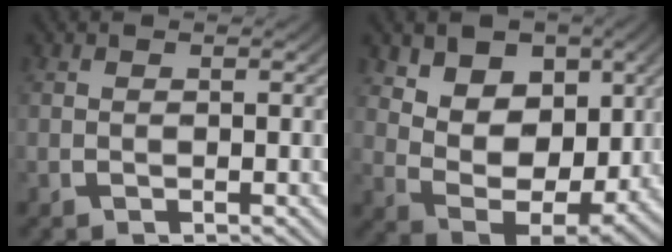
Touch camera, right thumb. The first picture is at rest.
{"total": 10.6, "force": [0.7, 7.7, 7.3], "torque": [-0.159, -0.050, 0.023]}